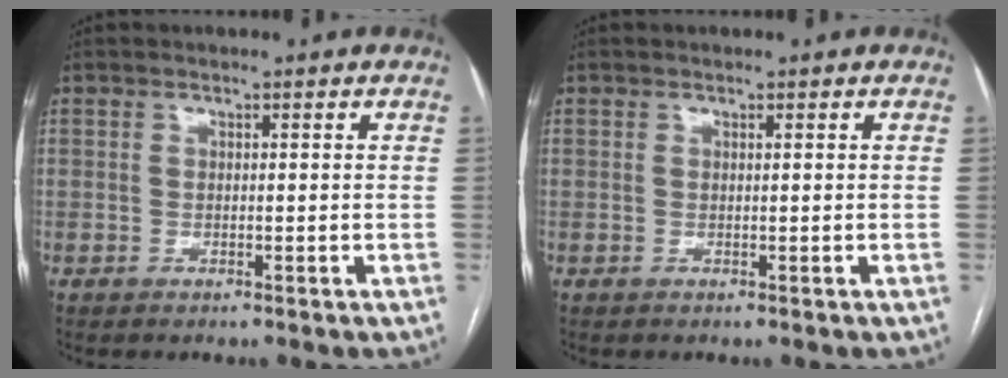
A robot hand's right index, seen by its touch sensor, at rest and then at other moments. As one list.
[{"total": 0.0}]